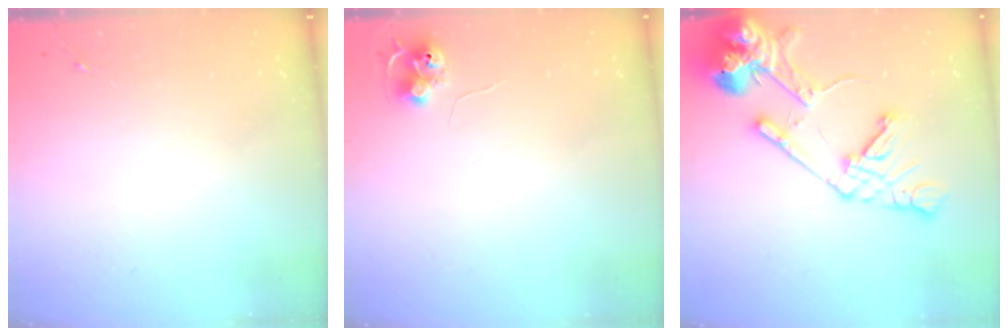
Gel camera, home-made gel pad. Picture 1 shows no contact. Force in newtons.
{"total": 7.9, "press": 7.8, "slide": 0.9}
{"total": 18.1, "press": 17.9, "slide": 2.8}